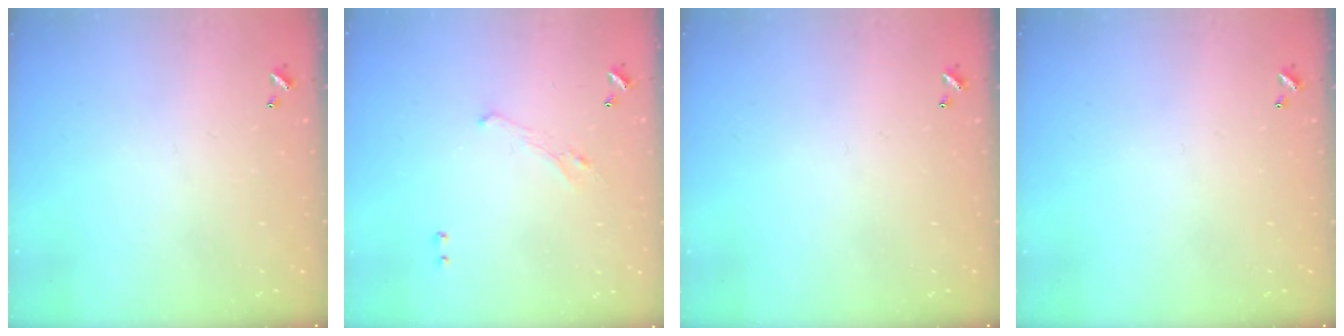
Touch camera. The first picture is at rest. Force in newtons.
{"total": 0.8, "press": 0.3, "slide": 0.7}
{"total": 0.0}
{"total": 0.0}